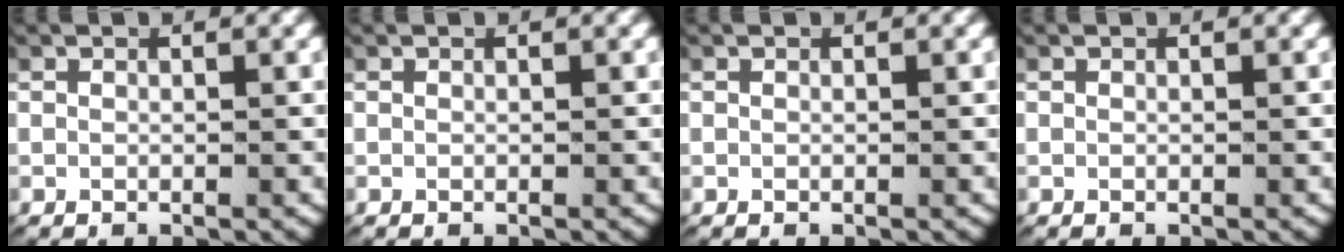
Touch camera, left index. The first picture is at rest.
{"total": 0.0}
{"total": 0.0}
{"total": 0.0}